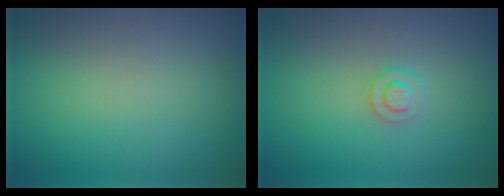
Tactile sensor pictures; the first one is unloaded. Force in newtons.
{"total": 1.5, "press": 1.5, "slide": 0.1}